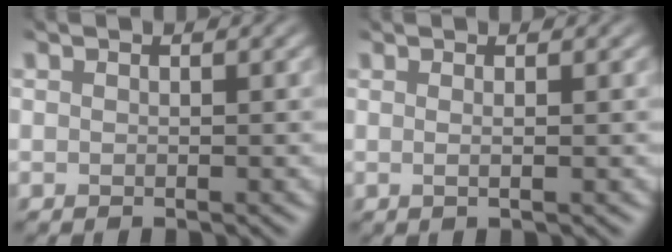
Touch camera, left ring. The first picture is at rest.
{"total": 2.6, "force": [1.1, 1.0, 2.1], "torque": [-0.010, 0.011, -0.012]}